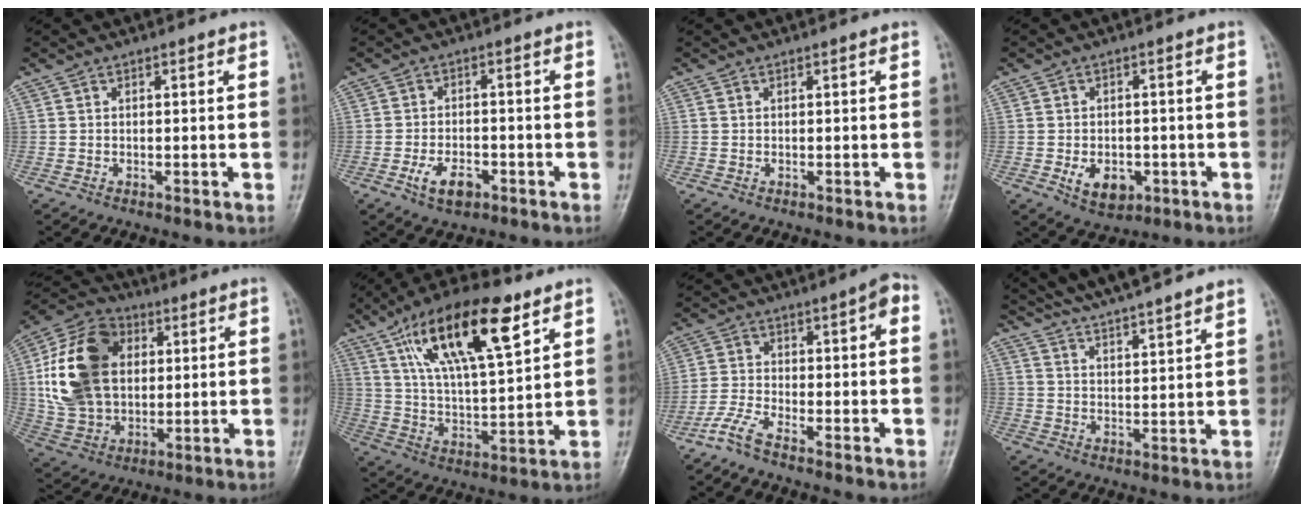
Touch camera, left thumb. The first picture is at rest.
{"total": 5.5, "force": [-2.7, 3.2, 3.6], "torque": [-0.060, 0.012, -0.045]}
{"total": 0.0}
{"total": 6.3, "force": [-2.0, 4.5, 4.0], "torque": [-0.049, 0.005, -0.022]}
{"total": 19.8, "force": [3.5, 14.2, 13.4], "torque": [-0.232, 0.007, 0.066]}
{"total": 20.3, "force": [10.3, 6.9, 16.1], "torque": [-0.259, -0.024, 0.182]}
{"total": 6.8, "force": [-3.8, 1.2, 5.5], "torque": [-0.102, 0.045, -0.075]}
{"total": 14.2, "force": [12.6, 1.0, 6.4], "torque": [-0.093, -0.027, 0.197]}